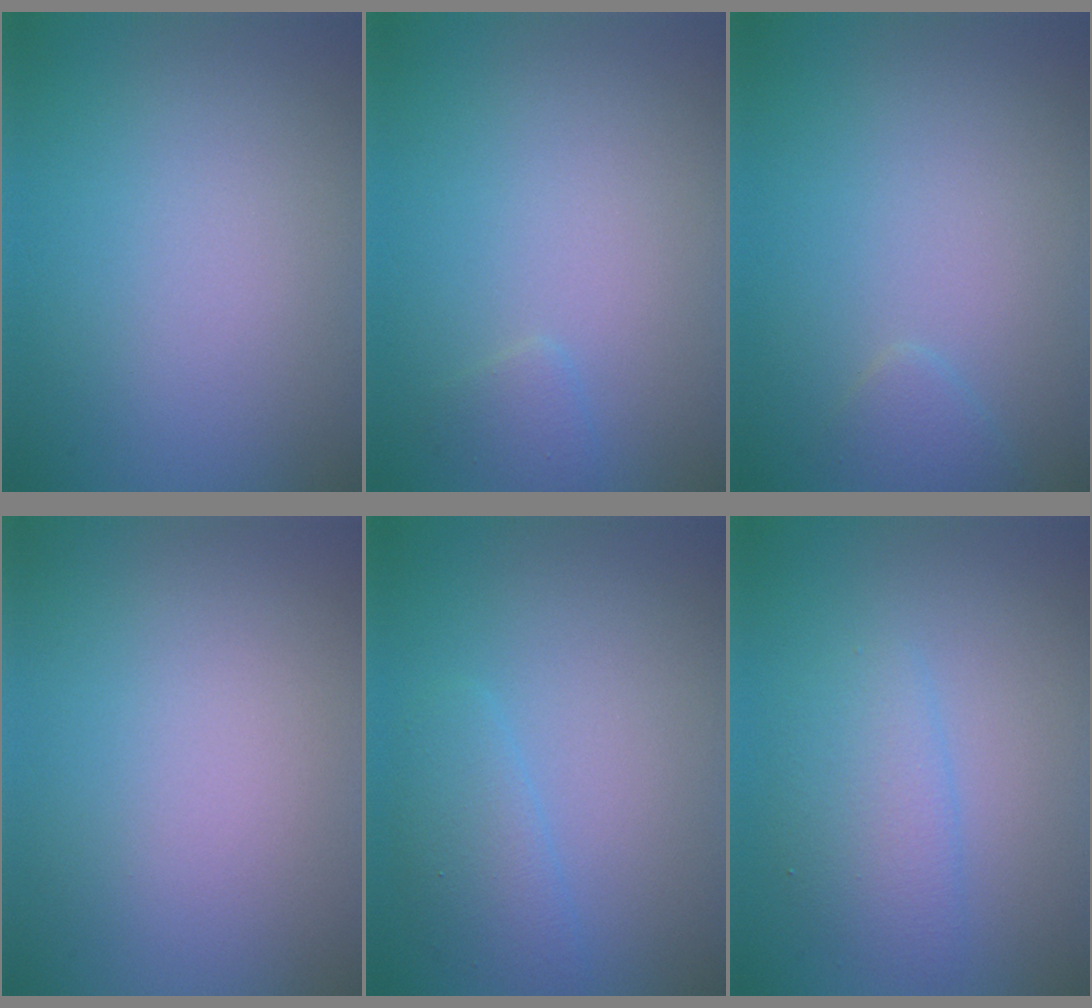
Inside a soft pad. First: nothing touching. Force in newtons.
{"total": 1.0, "press": 0.9, "slide": 0.1}
{"total": 1.1, "press": 1.1, "slide": 0.1}
{"total": 0.0}
{"total": 2.2, "press": 2.2, "slide": 0.2}
{"total": 2.8, "press": 2.8, "slide": 0.1}